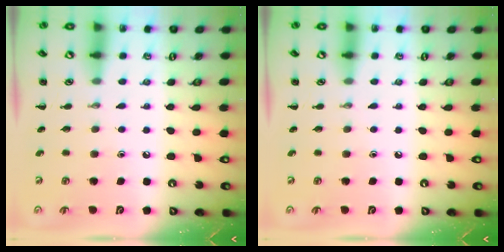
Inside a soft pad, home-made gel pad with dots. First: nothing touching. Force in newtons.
{"total": 0.0}